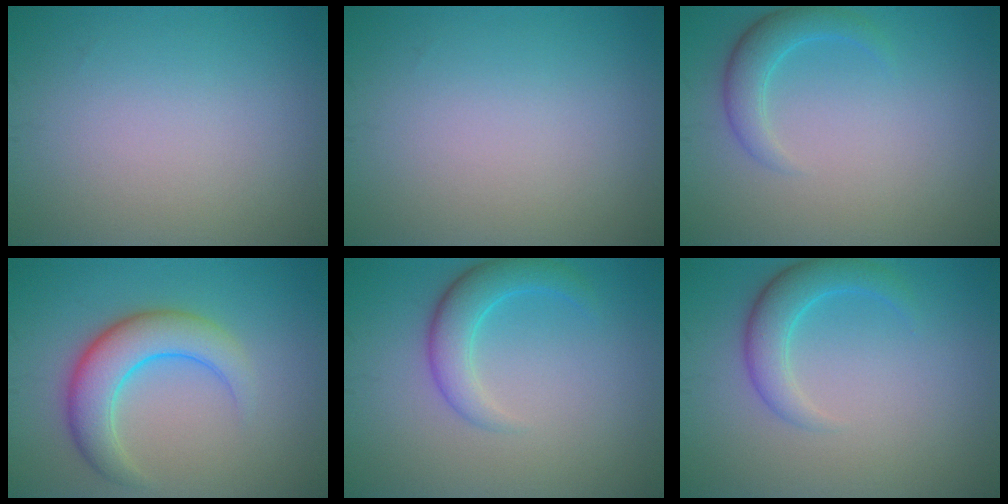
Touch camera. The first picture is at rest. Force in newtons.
{"total": 0.0}
{"total": 2.7, "press": 2.7, "slide": 0.1}
{"total": 5.7, "press": 5.7, "slide": 0.1}
{"total": 3.6, "press": 3.6, "slide": 0.2}
{"total": 3.4, "press": 3.4, "slide": 0.3}